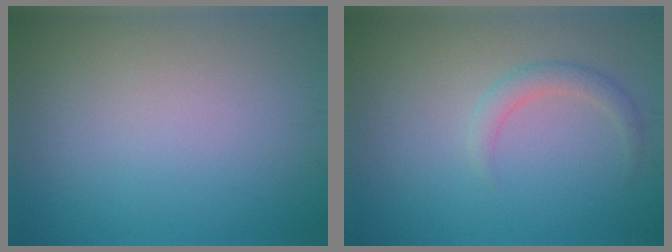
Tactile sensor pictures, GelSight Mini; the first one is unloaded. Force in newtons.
{"total": 1.7, "press": 1.7, "slide": 0.1}